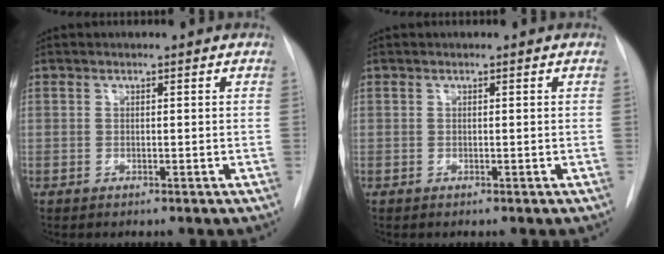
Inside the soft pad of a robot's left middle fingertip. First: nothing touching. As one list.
[{"total": 0.0}]